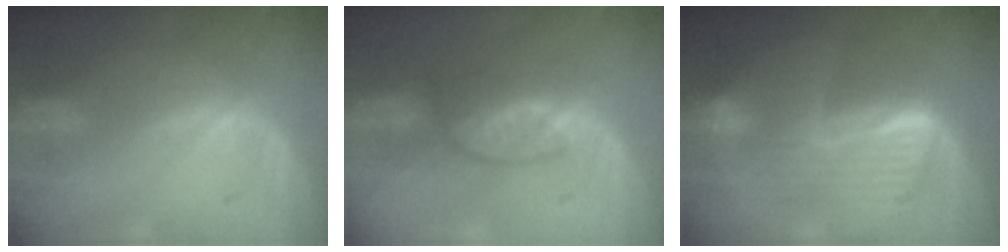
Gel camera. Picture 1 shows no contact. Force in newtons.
{"total": 3.6, "press": 3.5, "slide": 1.1}
{"total": 8.5, "press": 8.4, "slide": 0.9}